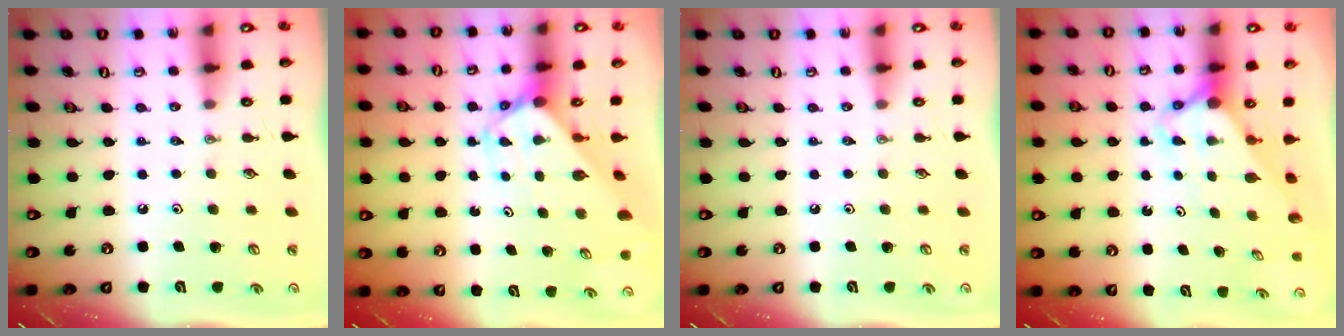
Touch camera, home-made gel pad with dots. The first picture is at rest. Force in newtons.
{"total": 2.8, "press": 2.8, "slide": 0.3}
{"total": 0.0}
{"total": 2.8, "press": 2.8, "slide": 0.1}